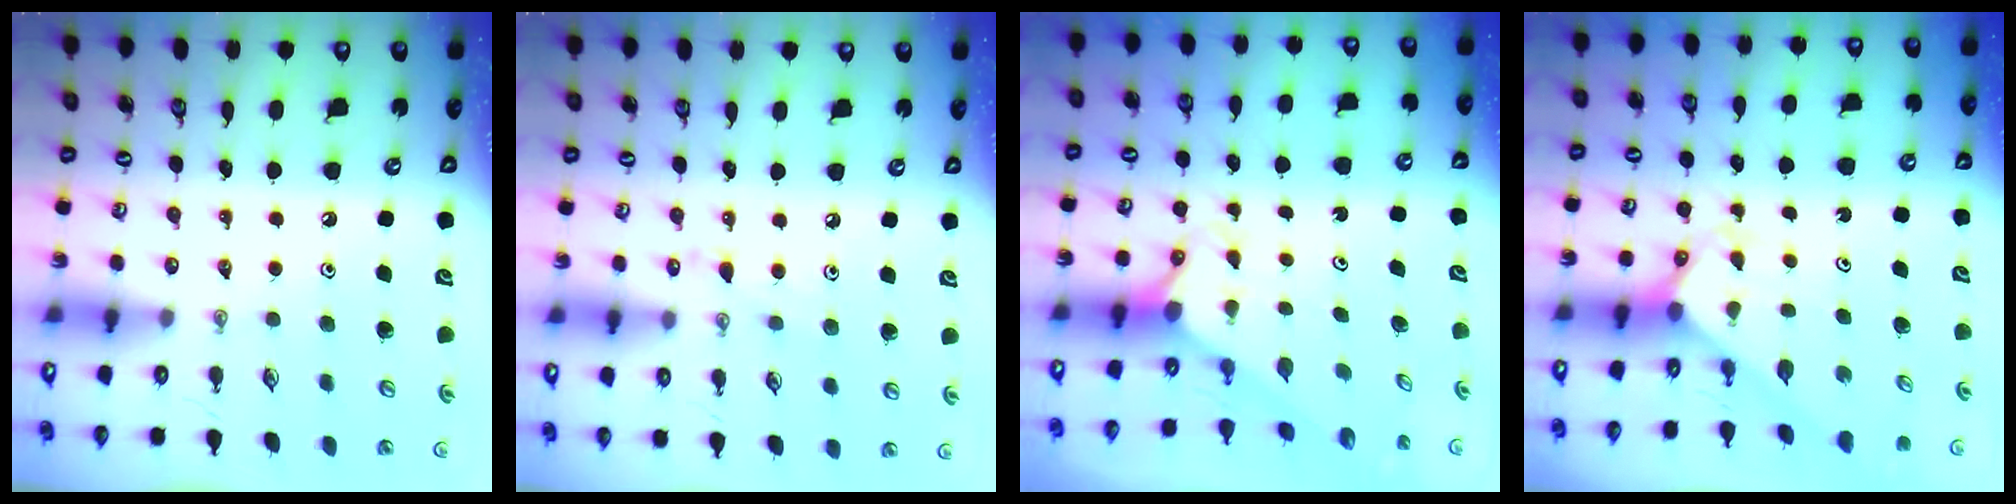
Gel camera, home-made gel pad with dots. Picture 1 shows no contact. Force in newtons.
{"total": 6.3, "press": 6.3, "slide": 0.6}
{"total": 2.2, "press": 2.2, "slide": 0.2}
{"total": 2.7, "press": 2.7, "slide": 0.1}